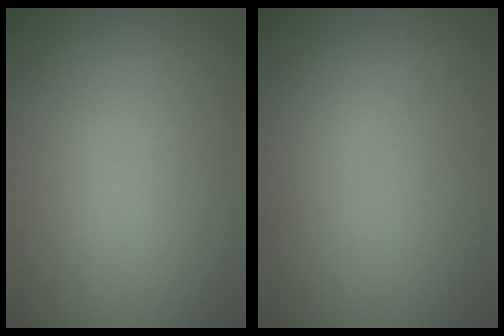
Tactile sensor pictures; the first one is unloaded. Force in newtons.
{"total": 1.1, "press": 1.1, "slide": 0.1}